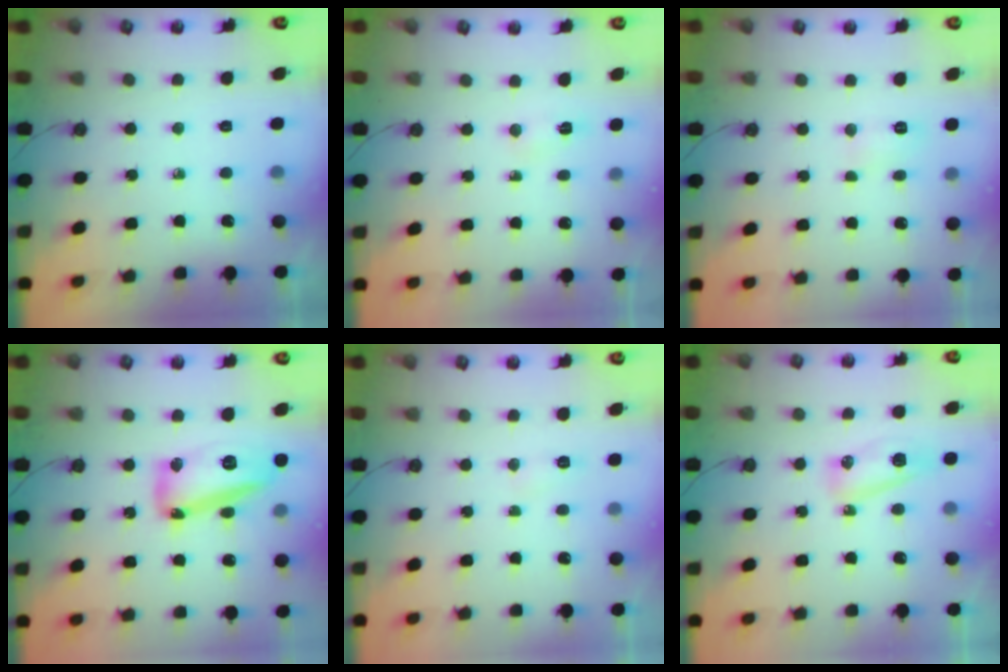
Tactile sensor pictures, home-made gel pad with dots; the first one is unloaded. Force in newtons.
{"total": 2.5, "press": 2.5, "slide": 0.3}
{"total": 5.2, "press": 5.2, "slide": 0.7}
{"total": 15.0, "press": 14.8, "slide": 2.5}
{"total": 4.4, "press": 4.4, "slide": 0.5}
{"total": 9.4, "press": 7.9, "slide": 5.0}